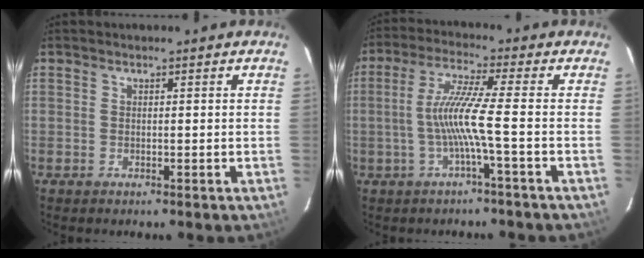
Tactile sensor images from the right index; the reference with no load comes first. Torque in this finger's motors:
{"motor_torque": [1.15, -0.40, 0.77, 0.19]}